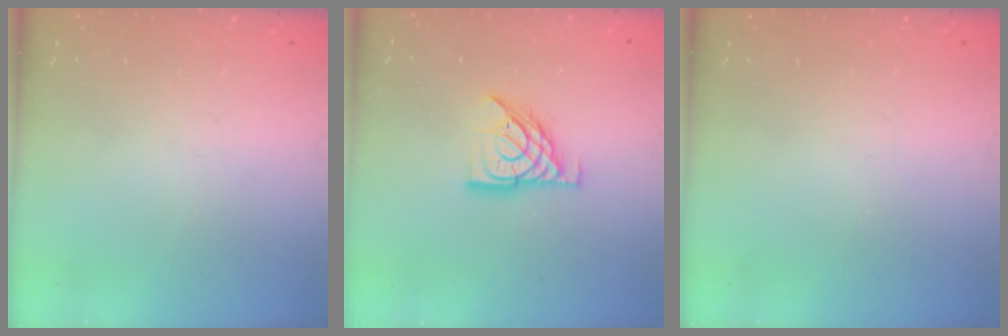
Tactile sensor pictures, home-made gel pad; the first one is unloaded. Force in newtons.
{"total": 11.0, "press": 10.9, "slide": 1.3}
{"total": 0.0}